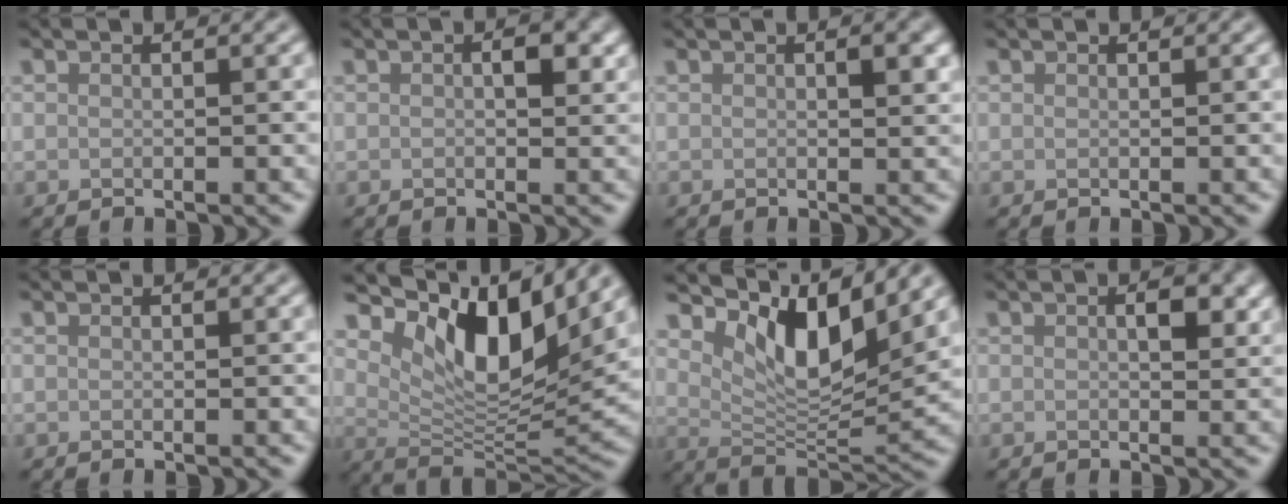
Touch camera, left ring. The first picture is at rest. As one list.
[{"total": 2.0, "force": [0.5, 1.0, 1.7], "torque": [-0.018, 0.000, 0.006]}, {"total": 1.4, "force": [0.4, 0.5, 1.2], "torque": [-0.014, -0.003, 0.007]}, {"total": 0.0}, {"total": 0.0}, {"total": 10.0, "force": [5.5, 4.1, 7.2], "torque": [-0.119, -0.007, 0.102]}, {"total": 8.3, "force": [4.5, 3.4, 6.2], "torque": [-0.105, -0.007, 0.080]}, {"total": 2.3, "force": [0.7, 1.2, 1.9], "torque": [-0.022, -0.002, 0.009]}]